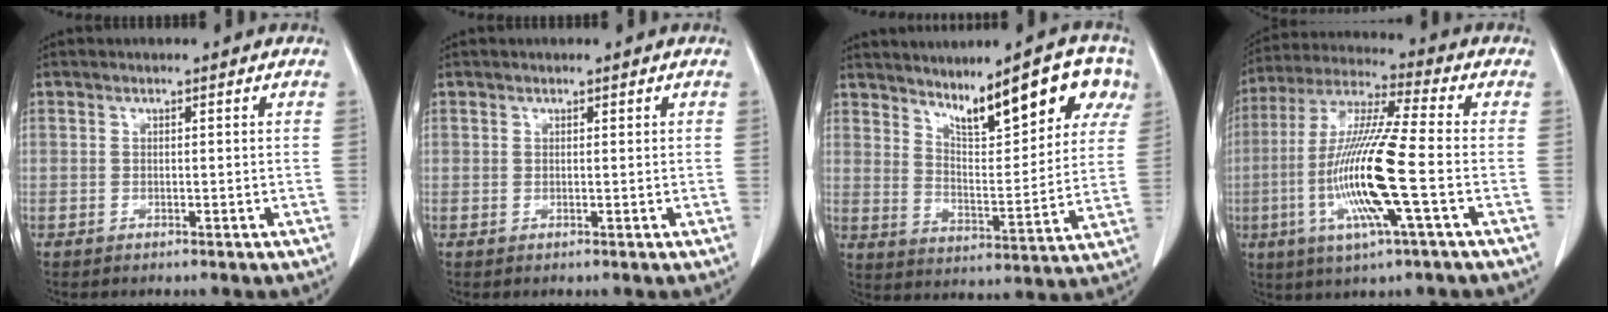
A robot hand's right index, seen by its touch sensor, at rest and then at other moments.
{"total": 0.0}
{"total": 16.4, "force": [9.4, 4.4, 12.7], "torque": [-0.184, 0.016, 0.149]}
{"total": 16.9, "force": [-3.8, 0.9, 16.4], "torque": [-0.343, -0.013, -0.078]}